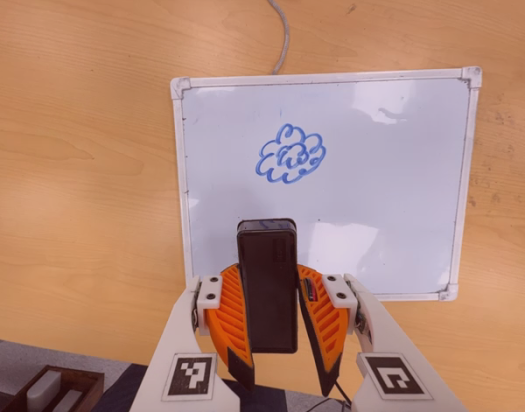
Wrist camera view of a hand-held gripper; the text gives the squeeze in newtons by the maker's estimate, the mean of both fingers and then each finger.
{"total": 9.3, "left": 8.1, "right": 10.6}